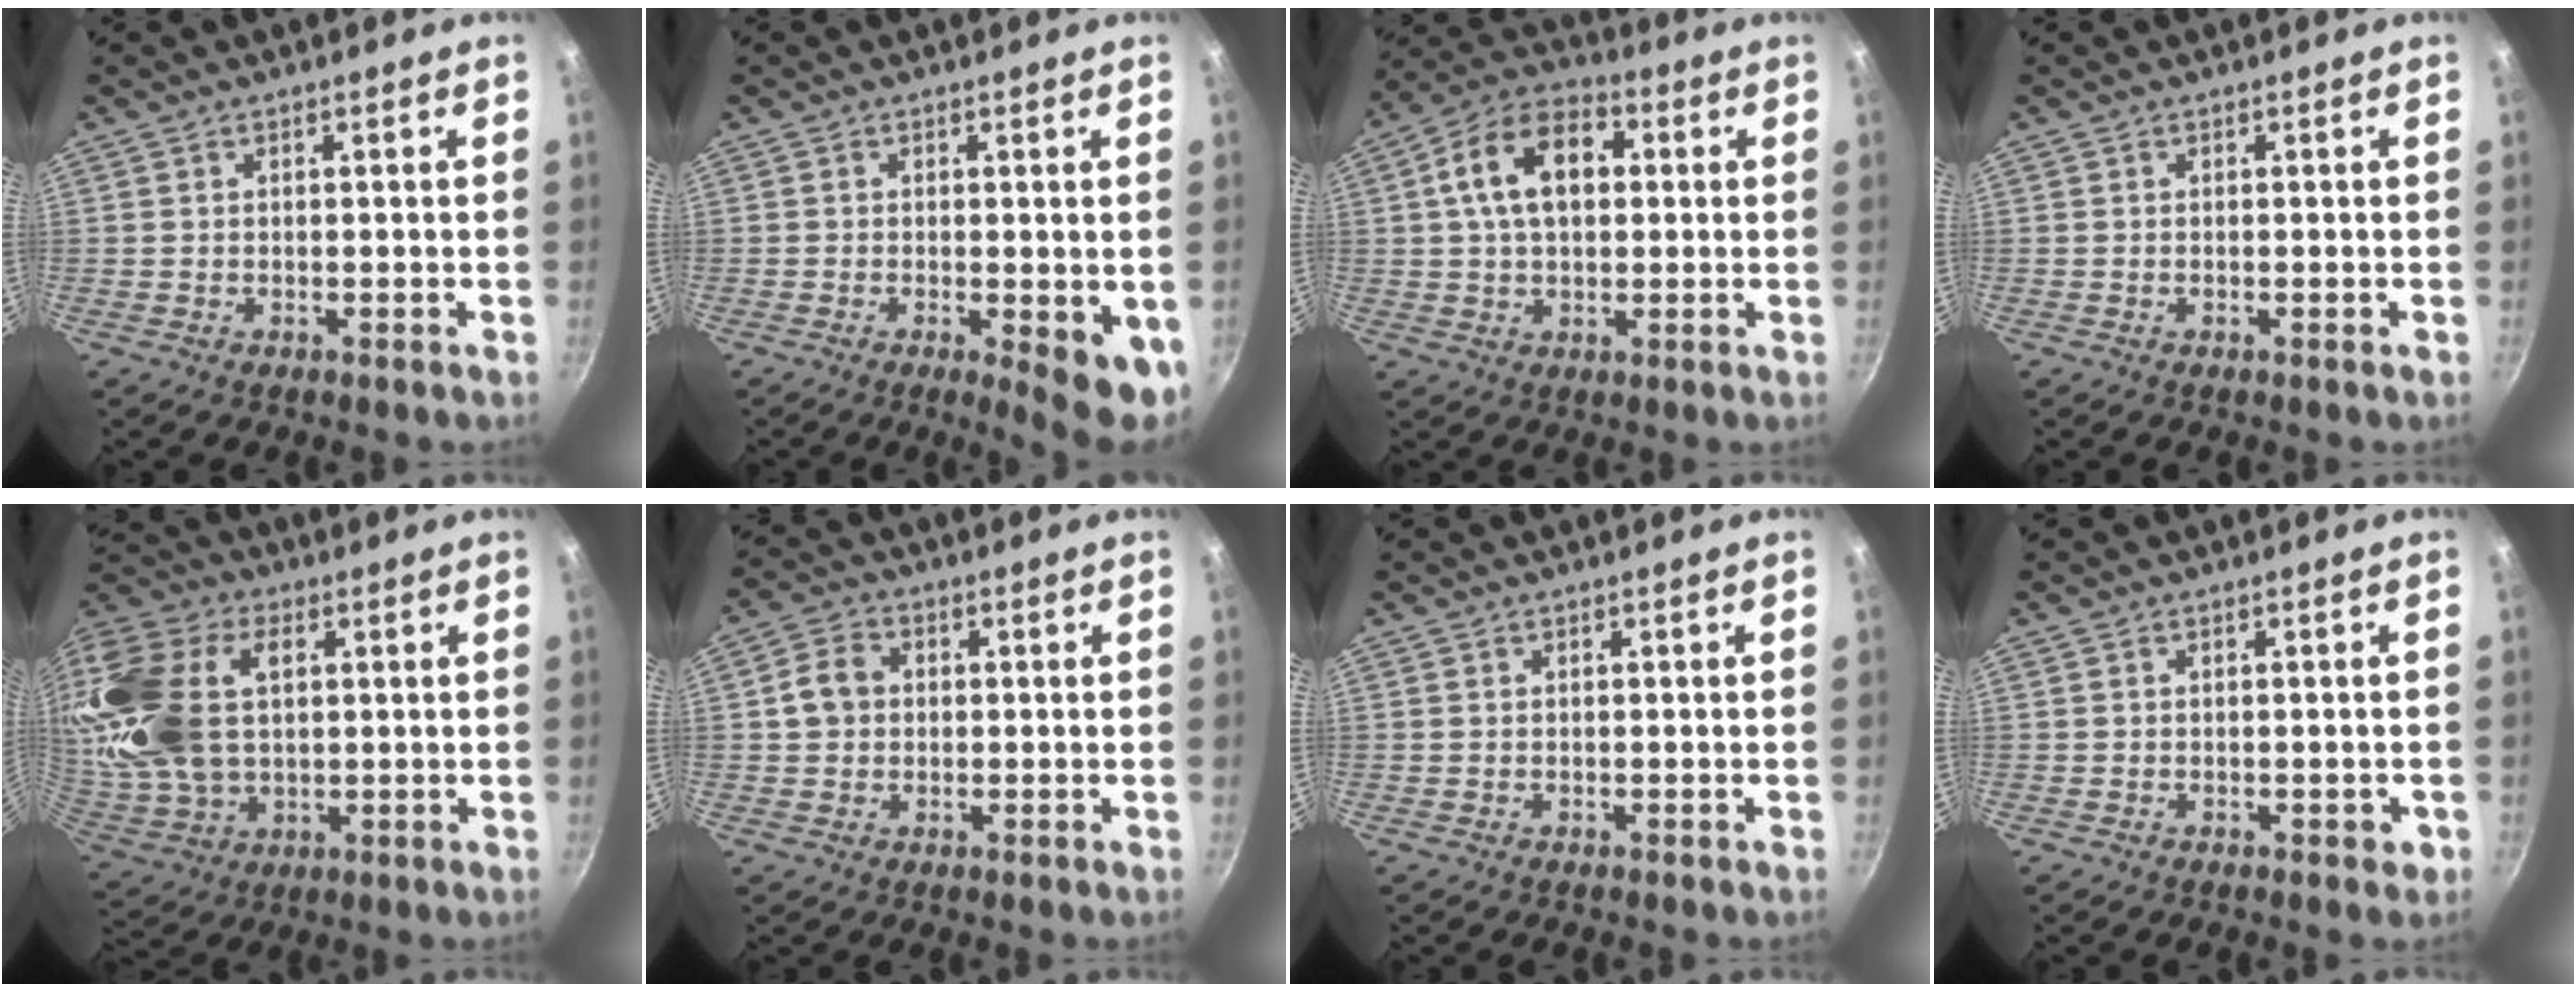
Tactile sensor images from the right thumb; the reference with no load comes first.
{"total": 7.1, "force": [-1.4, 2.3, 6.6], "torque": [-0.071, -0.005, -0.013]}
{"total": 13.8, "force": [2.6, 8.9, 10.2], "torque": [-0.145, 0.025, 0.027]}
{"total": 0.0}
{"total": 24.6, "force": [5.0, 16.1, 17.8], "torque": [-0.380, 0.008, 0.095]}
{"total": 5.5, "force": [0.4, 4.6, 2.8], "torque": [-0.033, 0.012, -0.002]}
{"total": 0.0}
{"total": 1.6, "force": [-0.5, 1.1, 1.1], "torque": [-0.002, 0.006, -0.006]}